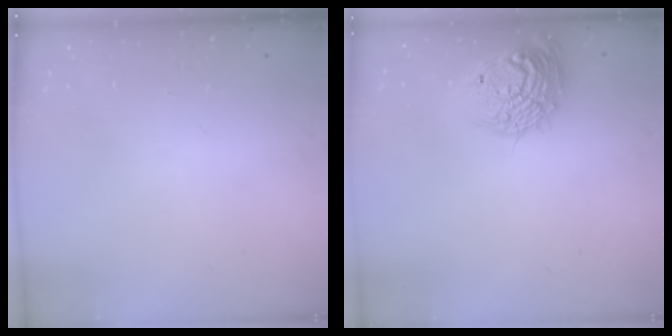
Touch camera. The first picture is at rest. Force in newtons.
{"total": 17.0, "press": 17.0, "slide": 0.6}